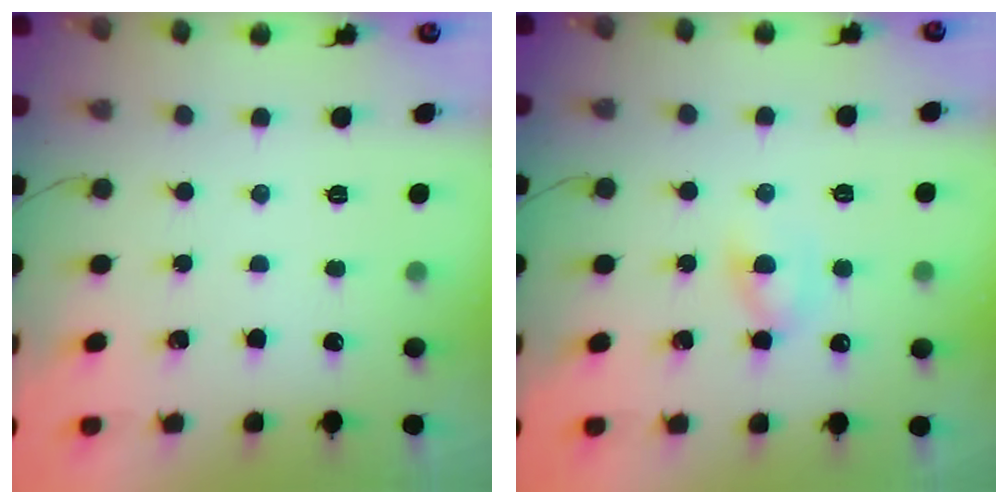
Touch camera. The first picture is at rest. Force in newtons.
{"total": 3.5, "press": 3.3, "slide": 1.2}